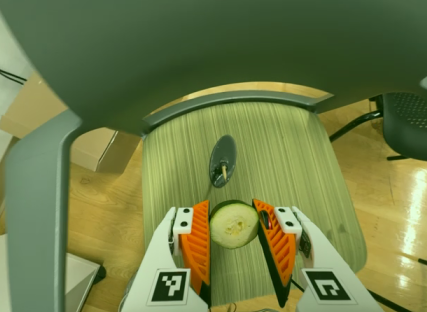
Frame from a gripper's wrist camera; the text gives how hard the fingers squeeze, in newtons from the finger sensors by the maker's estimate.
{"total": 10.2, "left": 10.9, "right": 9.6}